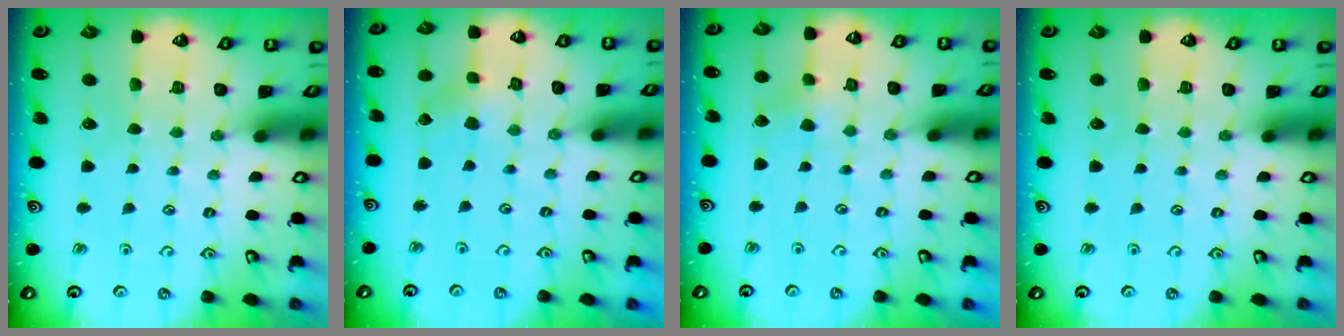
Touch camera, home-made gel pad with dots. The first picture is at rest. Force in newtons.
{"total": 2.6, "press": 2.6, "slide": 0.3}
{"total": 2.9, "press": 2.9, "slide": 0.3}
{"total": 0.0}